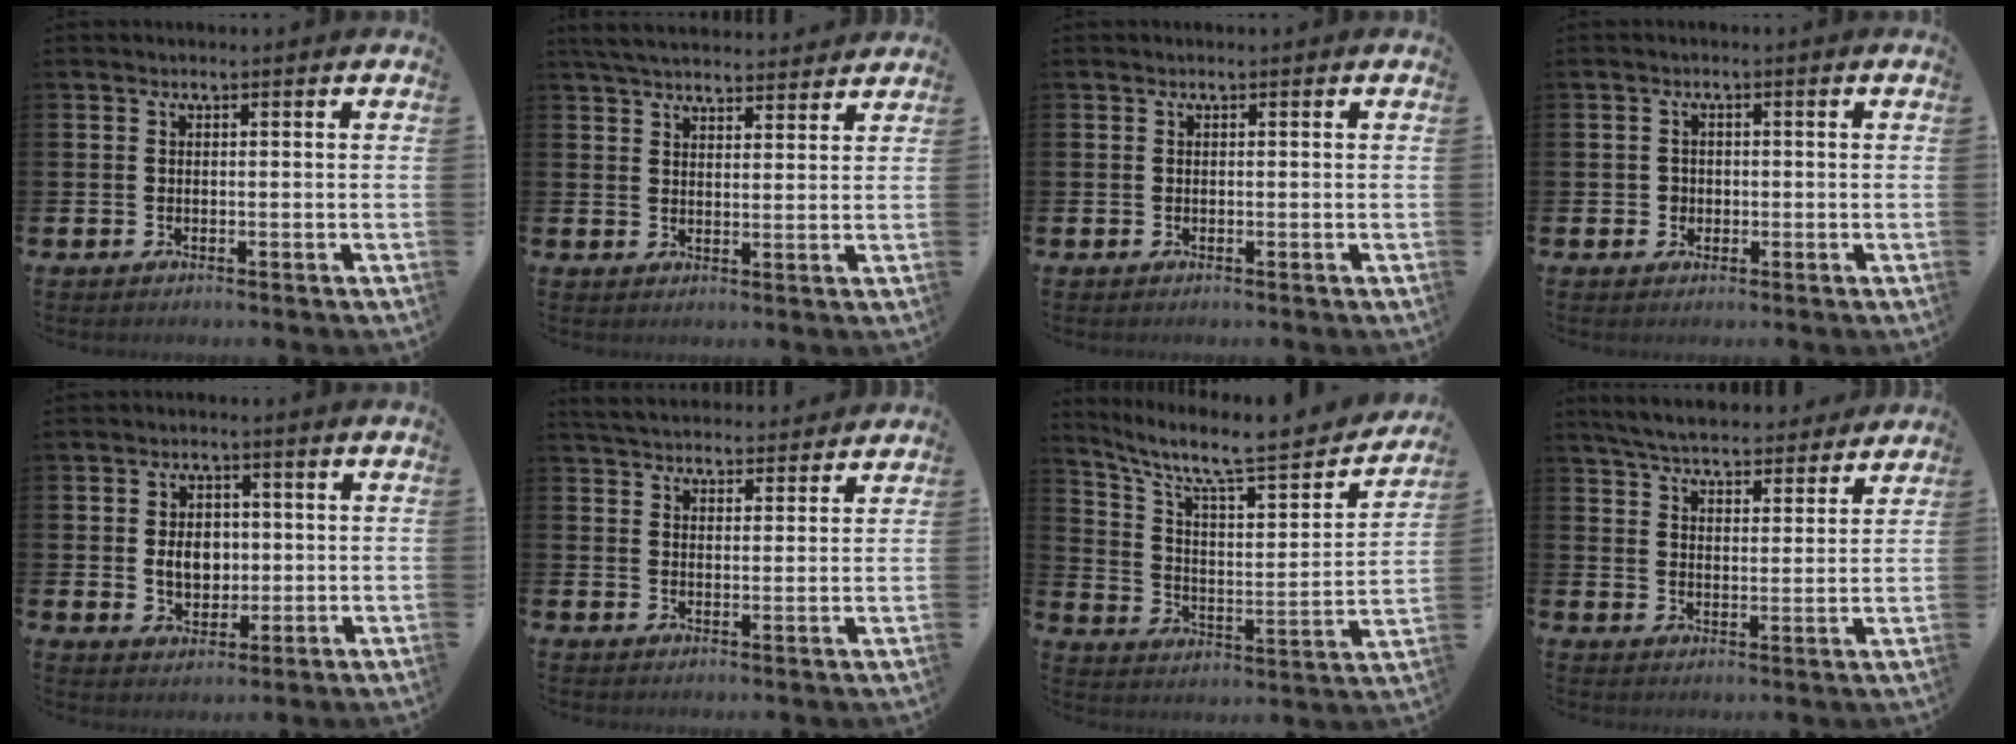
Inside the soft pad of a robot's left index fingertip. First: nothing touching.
{"total": 5.1, "force": [4.9, 0.9, 0.9], "torque": [-0.035, -0.020, 0.090]}
{"total": 0.0}
{"total": 1.5, "force": [0.1, 1.5, 0.2], "torque": [0.007, 0.002, -0.005]}
{"total": 4.6, "force": [0.4, 3.6, 2.9], "torque": [-0.043, 0.005, -0.002]}
{"total": 4.8, "force": [4.8, 0.9, 0.2], "torque": [-0.014, -0.029, 0.085]}
{"total": 8.9, "force": [7.0, 2.3, 5.0], "torque": [-0.105, -0.059, 0.106]}
{"total": 6.2, "force": [6.0, 1.1, 1.2], "torque": [-0.040, -0.038, 0.104]}